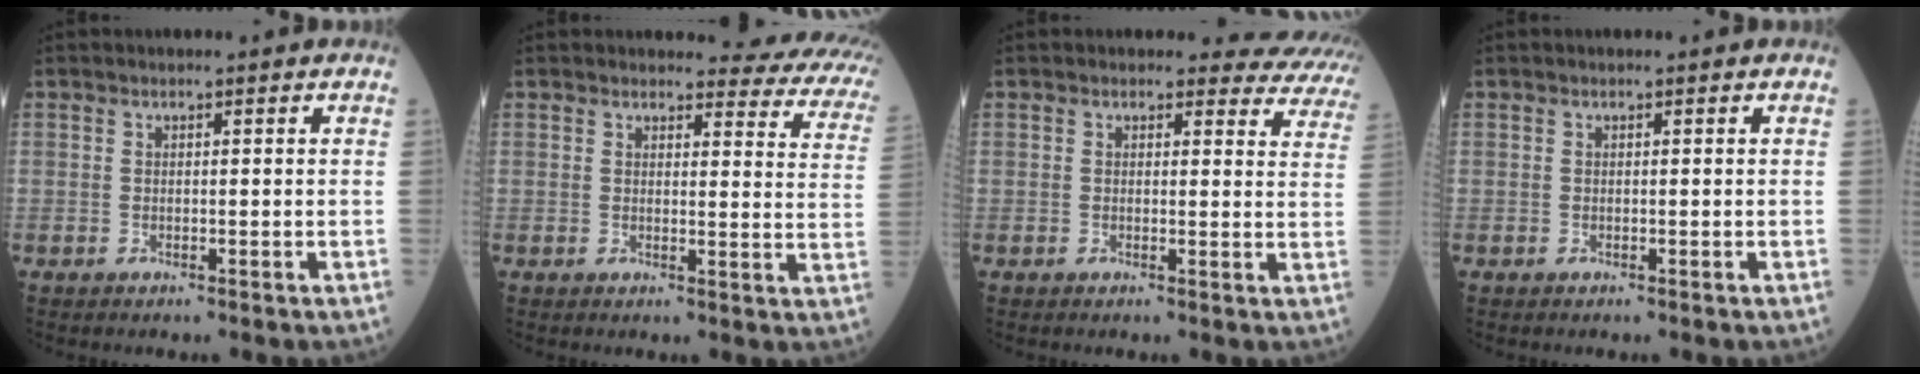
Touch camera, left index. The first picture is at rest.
{"total": 11.6, "force": [11.0, 2.8, 2.7], "torque": [0.009, -0.060, 0.081]}
{"total": 8.3, "force": [7.8, 2.7, -0.3], "torque": [0.054, -0.029, 0.038]}
{"total": 0.0}